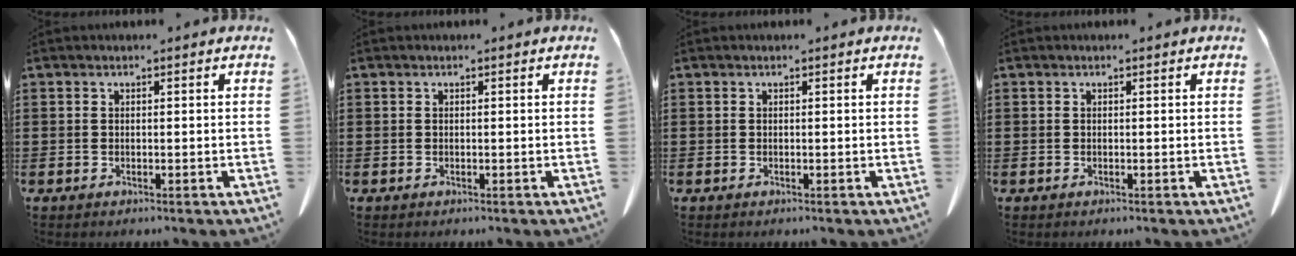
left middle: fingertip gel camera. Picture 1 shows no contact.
{"total": 0.0}
{"total": 0.0}
{"total": 0.0}